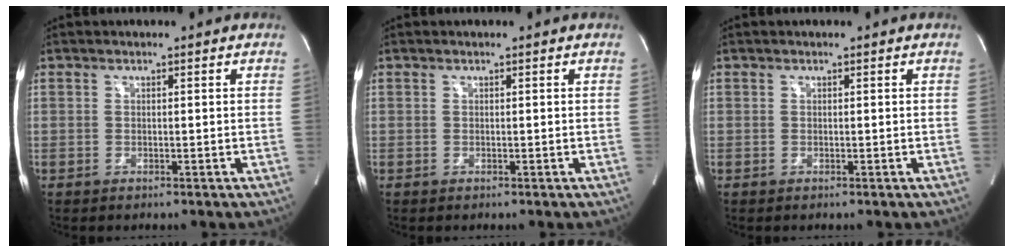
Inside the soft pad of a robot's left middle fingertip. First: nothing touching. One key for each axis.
{"total": 0.0}
{"total": 0.0}